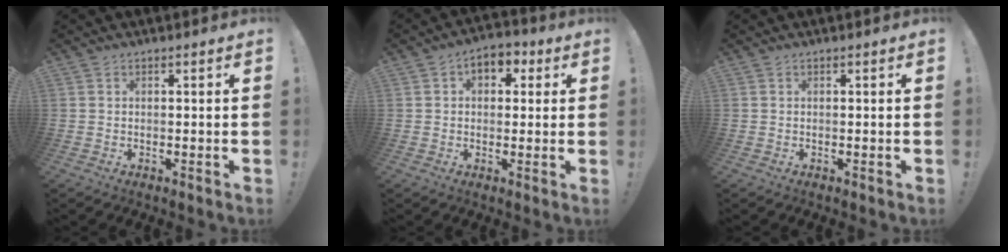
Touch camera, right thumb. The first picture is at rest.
{"total": 5.9, "force": [1.7, 4.3, 3.6], "torque": [-0.050, 0.003, 0.029]}
{"total": 0.0}